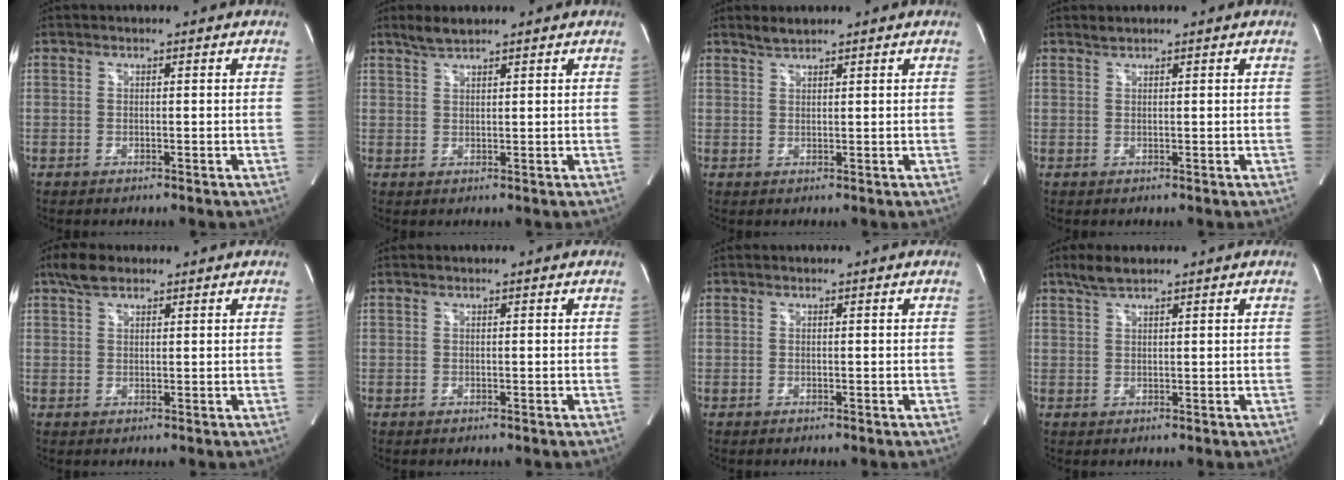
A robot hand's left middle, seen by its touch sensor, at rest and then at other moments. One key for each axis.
{"total": 2.6, "fx": 2.3, "fy": 0.3, "fz": 1.2, "tx": -0.031, "ty": 0.007, "tz": 0.046}
{"total": 1.6, "fx": 1.6, "fy": 0.1, "fz": 0.5, "tx": -0.014, "ty": 0.005, "tz": 0.035}
{"total": 0.6, "fx": 0.6, "fy": -0.1, "fz": 0.0, "tx": -0.006, "ty": 0.003, "tz": 0.015}
{"total": 3.4, "fx": 2.5, "fy": 1.4, "fz": 1.8, "tx": -0.043, "ty": 0.014, "tz": 0.048}
{"total": 0.0}
{"total": 0.0}
{"total": 3.0, "fx": 2.4, "fy": 0.5, "fz": 1.8, "tx": -0.044, "ty": 0.010, "tz": 0.049}